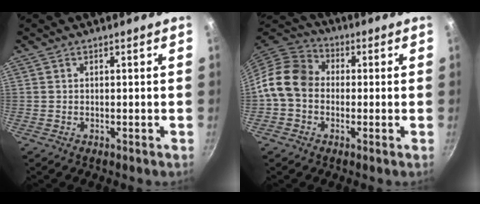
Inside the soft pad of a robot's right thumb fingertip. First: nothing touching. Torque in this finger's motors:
{"motor_torque": [1.63, 1.89, 0.84, -1.06, 0.08]}